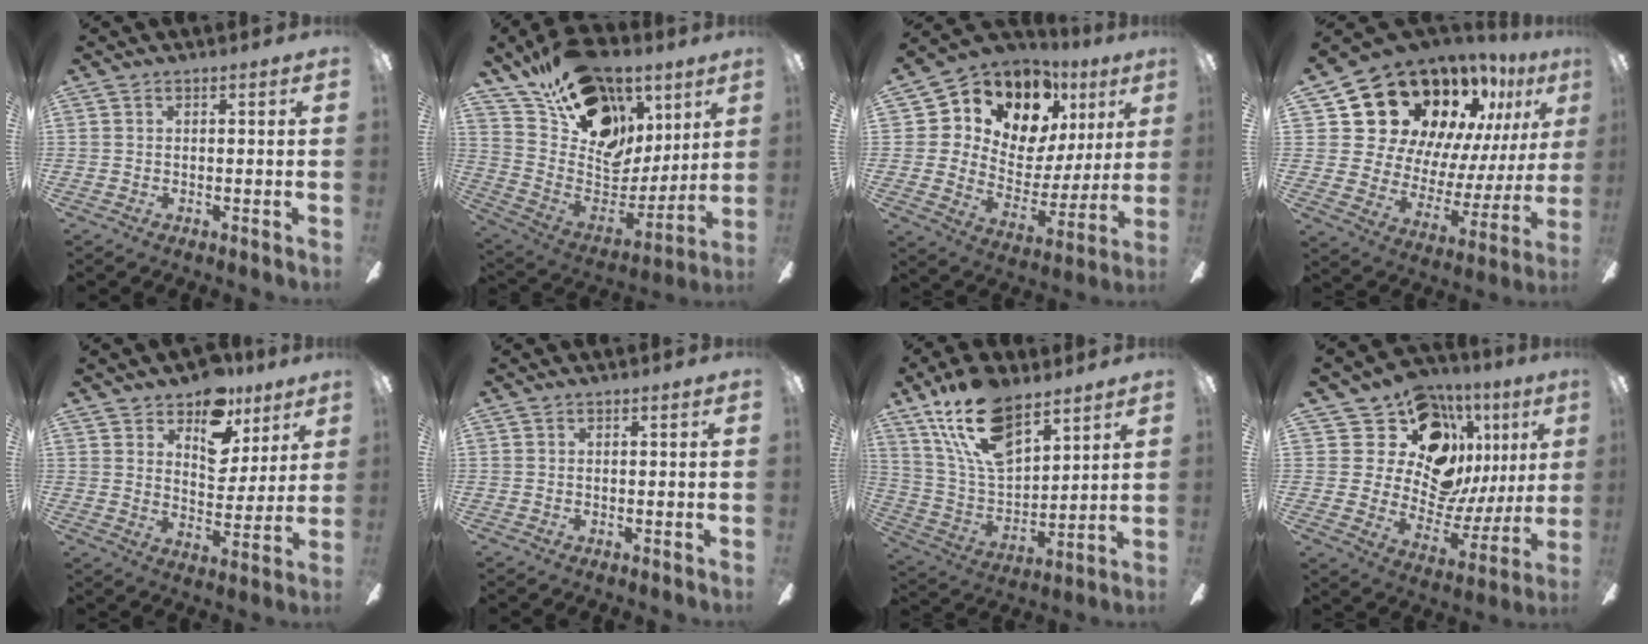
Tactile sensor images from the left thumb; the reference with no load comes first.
{"total": 20.9, "force": [13.0, 13.8, 8.8], "torque": [-0.141, -0.085, 0.247]}
{"total": 12.7, "force": [8.9, 8.1, 4.3], "torque": [-0.088, -0.076, 0.165]}
{"total": 23.0, "force": [16.8, 12.9, 8.8], "torque": [-0.151, -0.132, 0.324]}
{"total": 12.8, "force": [8.3, 7.8, 5.8], "torque": [-0.084, -0.049, 0.153]}
{"total": 0.0}
{"total": 19.3, "force": [12.7, 9.4, 11.0], "torque": [-0.234, -0.056, 0.229]}
{"total": 17.9, "force": [10.2, 12.1, 8.5], "torque": [-0.153, -0.074, 0.201]}